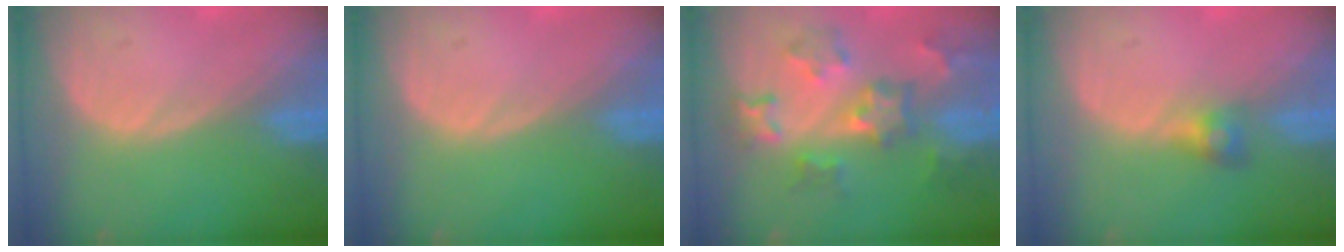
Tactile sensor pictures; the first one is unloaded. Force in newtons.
{"total": 0.0}
{"total": 8.3, "press": 7.7, "slide": 3.1}
{"total": 2.6, "press": 2.5, "slide": 0.2}